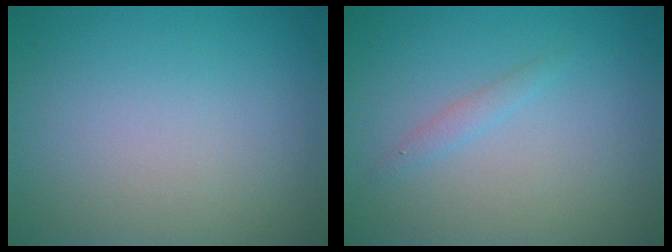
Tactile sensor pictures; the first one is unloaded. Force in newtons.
{"total": 0.9, "press": 0.9, "slide": 0.1}